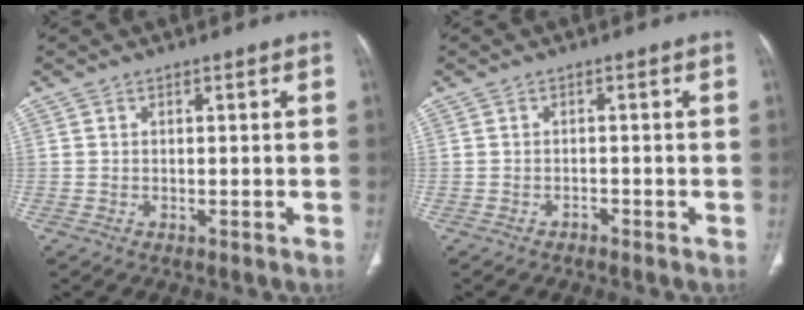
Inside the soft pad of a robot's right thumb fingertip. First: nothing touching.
{"total": 0.8, "force": [-0.7, 0.4, 0.1], "torque": [-0.004, 0.004, -0.014]}